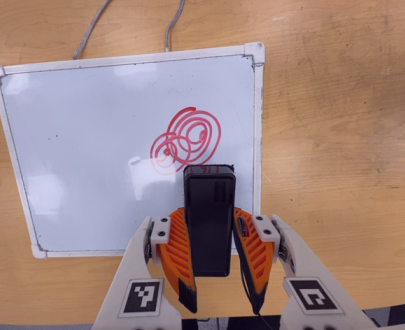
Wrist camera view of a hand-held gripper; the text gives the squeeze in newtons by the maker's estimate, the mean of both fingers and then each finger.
{"total": 6.1, "left": 4.6, "right": 7.7}